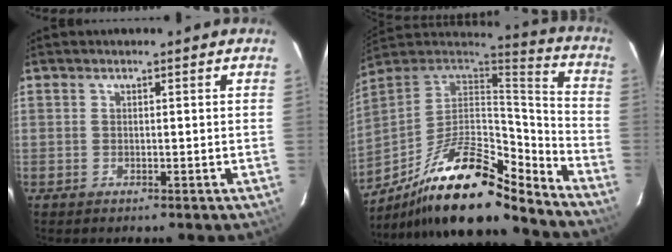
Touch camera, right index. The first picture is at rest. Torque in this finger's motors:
{"motor_torque": [1.21, -0.93, 0.45, 0.13]}